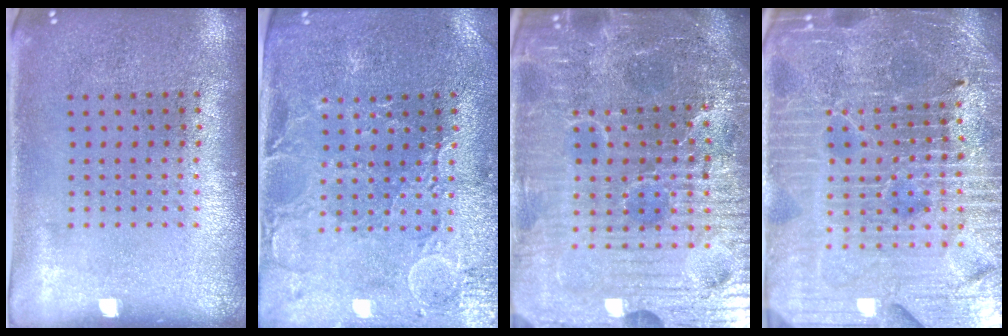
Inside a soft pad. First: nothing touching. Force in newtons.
{"total": 1.1, "press": 1.0, "slide": 0.4}
{"total": 7.3, "press": 6.6, "slide": 3.1}
{"total": 5.7, "press": 5.3, "slide": 2.1}